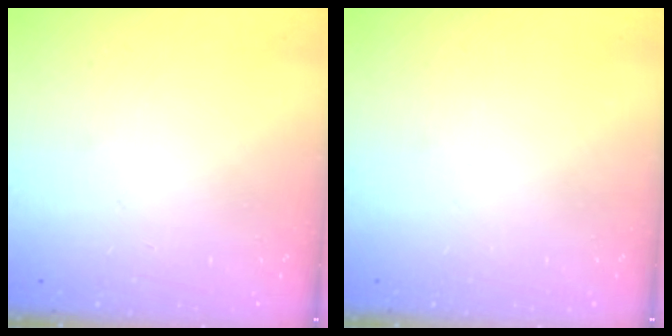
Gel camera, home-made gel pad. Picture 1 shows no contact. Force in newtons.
{"total": 0.0}